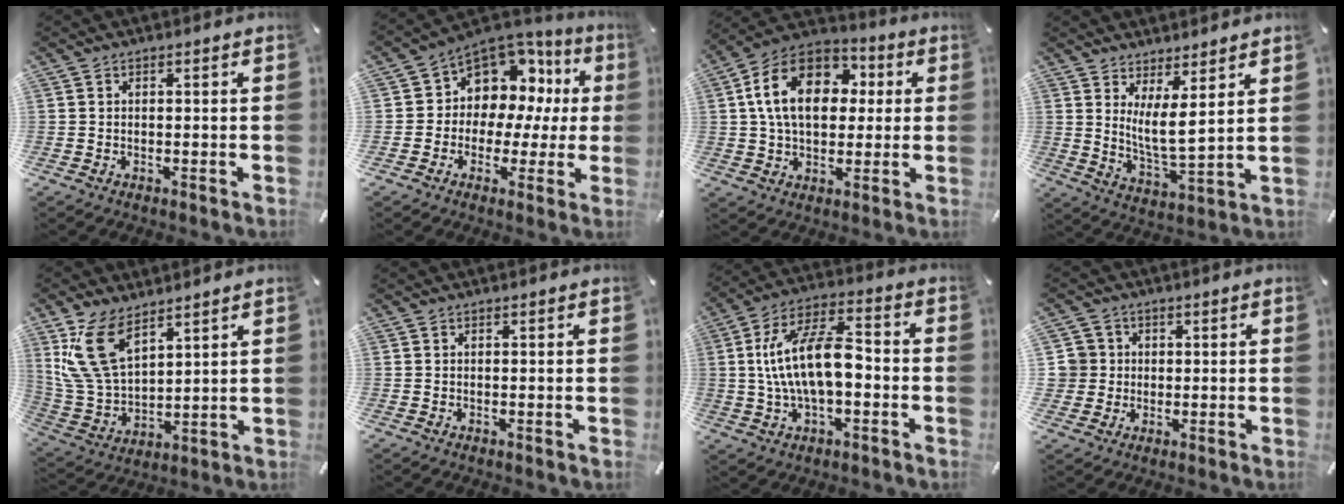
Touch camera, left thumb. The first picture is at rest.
{"total": 9.6, "force": [3.9, 8.3, 3.0], "torque": [-0.053, -0.048, 0.075]}
{"total": 16.8, "force": [3.2, 12.0, 11.3], "torque": [-0.224, 0.002, 0.053]}
{"total": 6.9, "force": [3.9, 1.6, 5.4], "torque": [-0.100, -0.029, 0.071]}
{"total": 14.0, "force": [8.2, 7.8, 8.3], "torque": [-0.217, -0.028, 0.154]}
{"total": 0.0}
{"total": 16.2, "force": [-1.2, 8.0, 14.1], "torque": [-0.274, 0.020, -0.020]}
{"total": 5.7, "force": [0.9, 5.6, 0.5], "torque": [-0.022, 0.005, 0.018]}